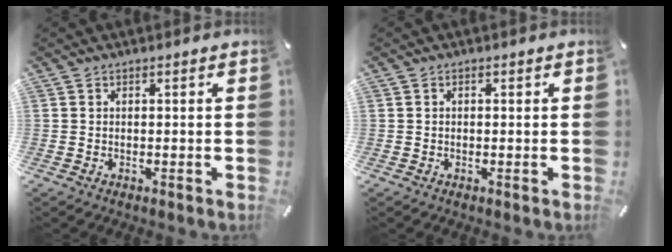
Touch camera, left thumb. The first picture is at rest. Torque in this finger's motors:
{"motor_torque": [0.14, 0.31, 0.14, -0.08, 0.02]}